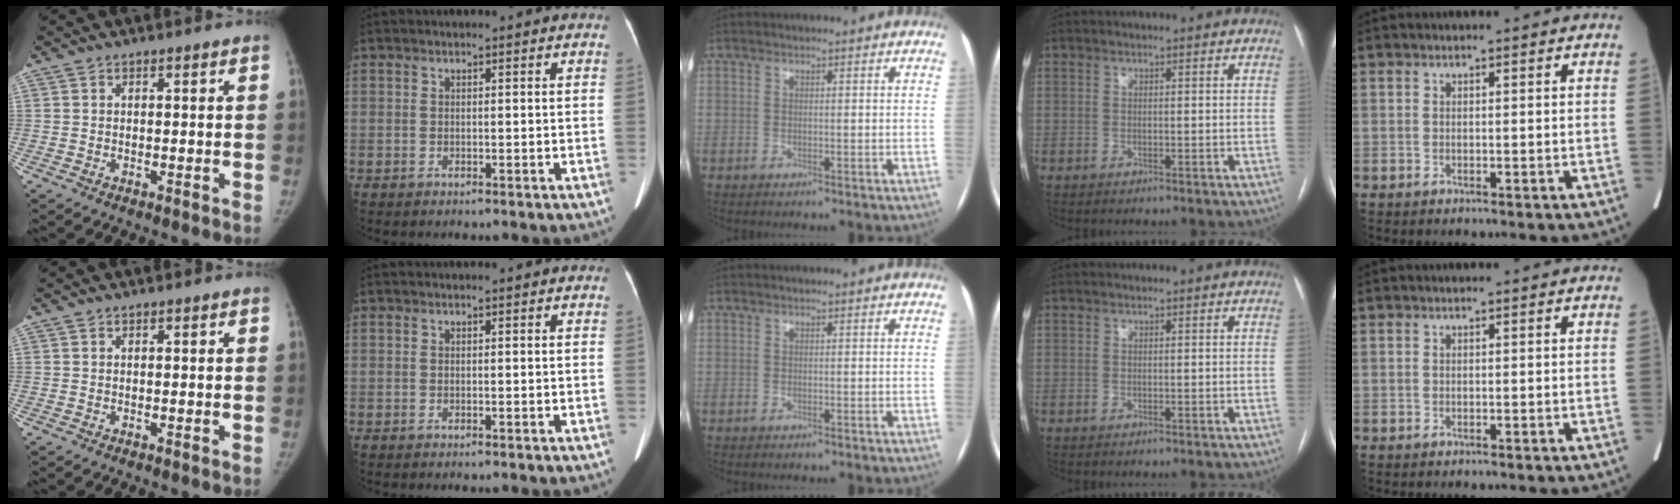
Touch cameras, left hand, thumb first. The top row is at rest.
{}